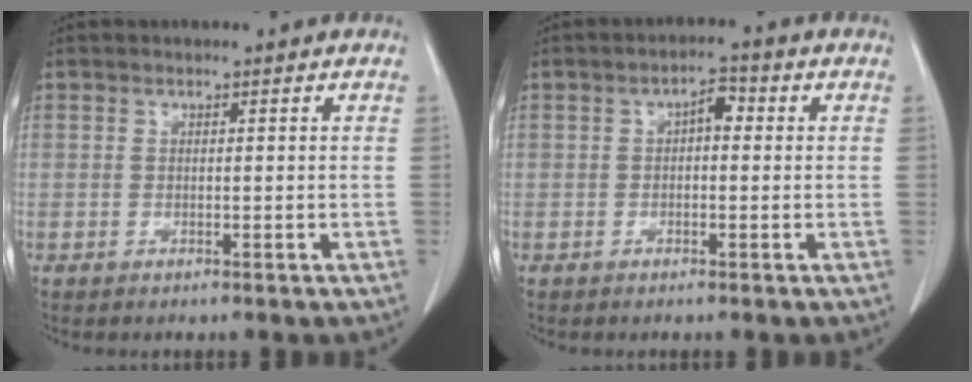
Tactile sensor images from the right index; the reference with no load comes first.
{"total": 3.0, "force": [0.4, 1.4, 2.6], "torque": [-0.038, 0.014, 0.002]}